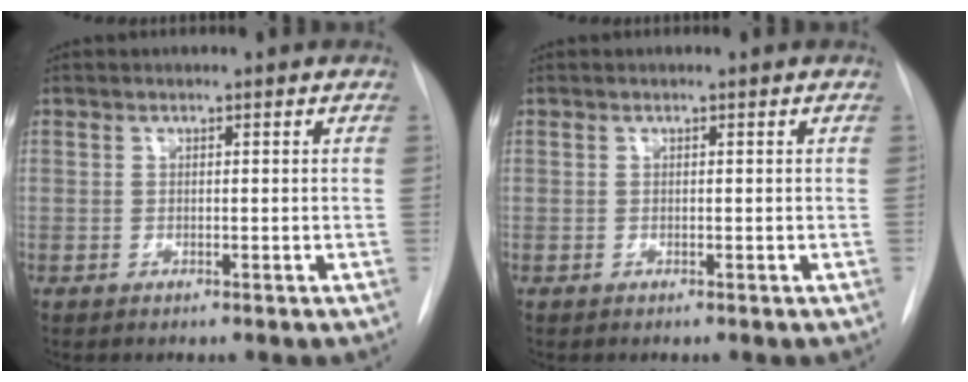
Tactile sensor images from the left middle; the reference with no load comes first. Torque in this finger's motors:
{"motor_torque": [0.00, 0.00, 0.00, 0.00]}